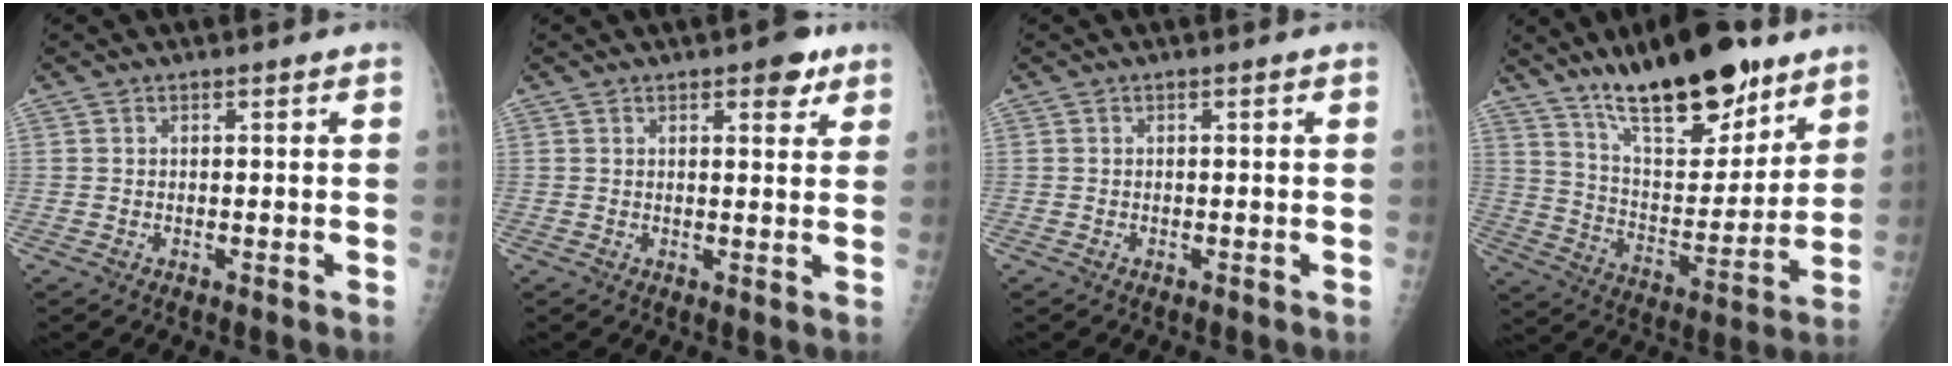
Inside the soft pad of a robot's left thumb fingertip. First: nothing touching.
{"total": 4.2, "force": [2.6, 1.9, 2.7], "torque": [-0.014, -0.009, 0.029]}
{"total": 0.0}
{"total": 21.4, "force": [15.2, 7.6, 13.0], "torque": [-0.161, -0.082, 0.255]}